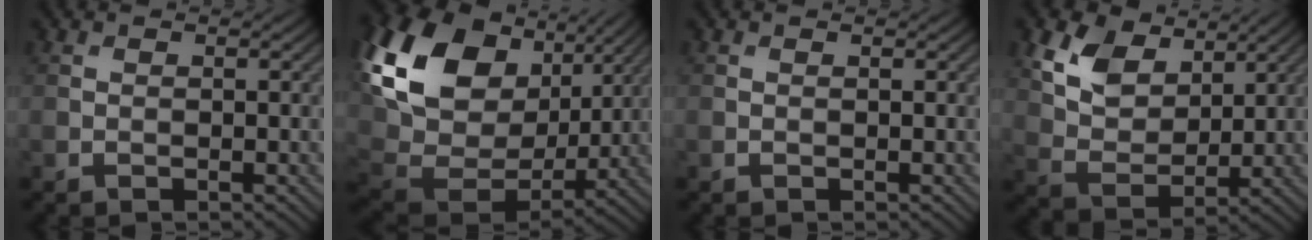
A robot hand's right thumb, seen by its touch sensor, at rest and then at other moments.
{"total": 19.0, "force": [7.2, 13.1, 11.8], "torque": [-0.295, 0.018, 0.148]}
{"total": 0.0}
{"total": 8.7, "force": [4.7, 5.4, 5.0], "torque": [-0.121, -0.002, 0.081]}